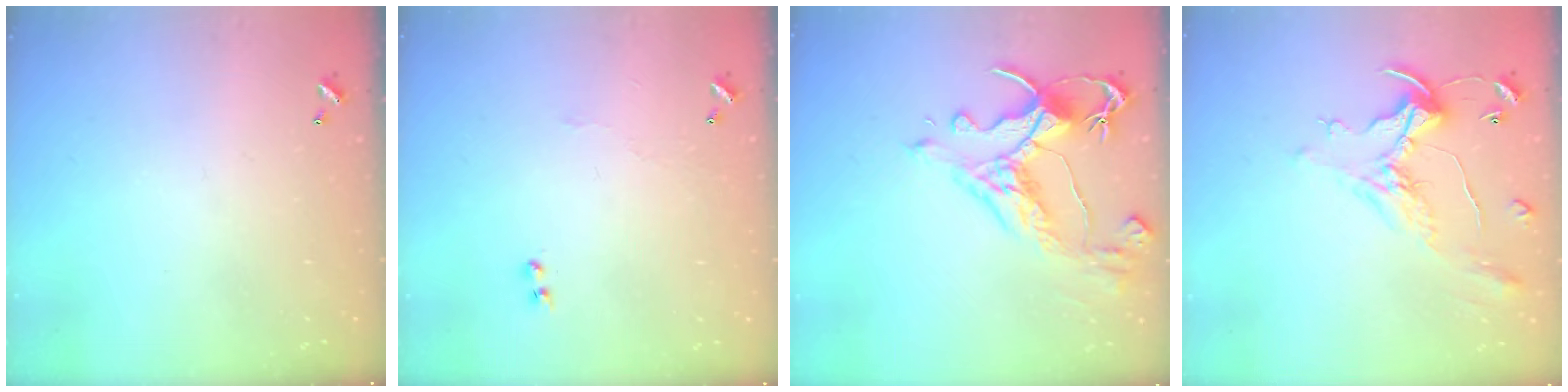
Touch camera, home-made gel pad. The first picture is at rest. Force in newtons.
{"total": 2.6, "press": 2.5, "slide": 0.5}
{"total": 6.4, "press": 6.2, "slide": 1.8}
{"total": 1.7, "press": 1.3, "slide": 1.2}